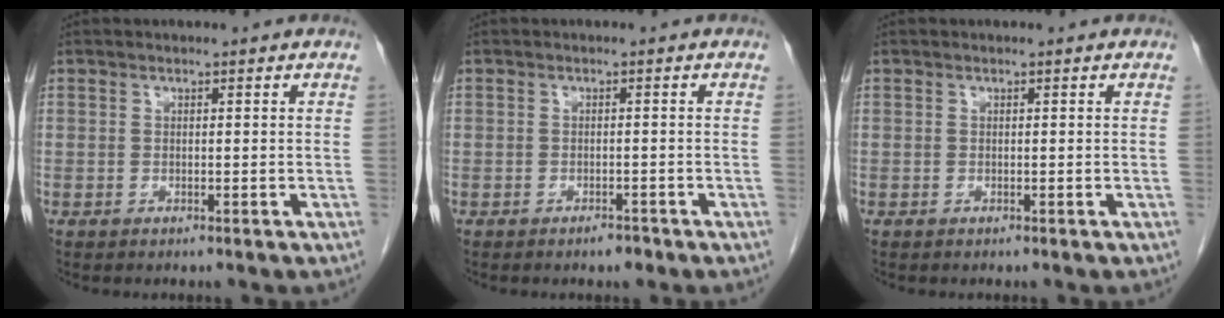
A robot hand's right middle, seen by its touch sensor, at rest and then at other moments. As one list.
[{"total": 1.4, "force": [-1.1, 0.5, 0.7], "torque": [-0.010, 0.001, -0.013]}, {"total": 0.0}]